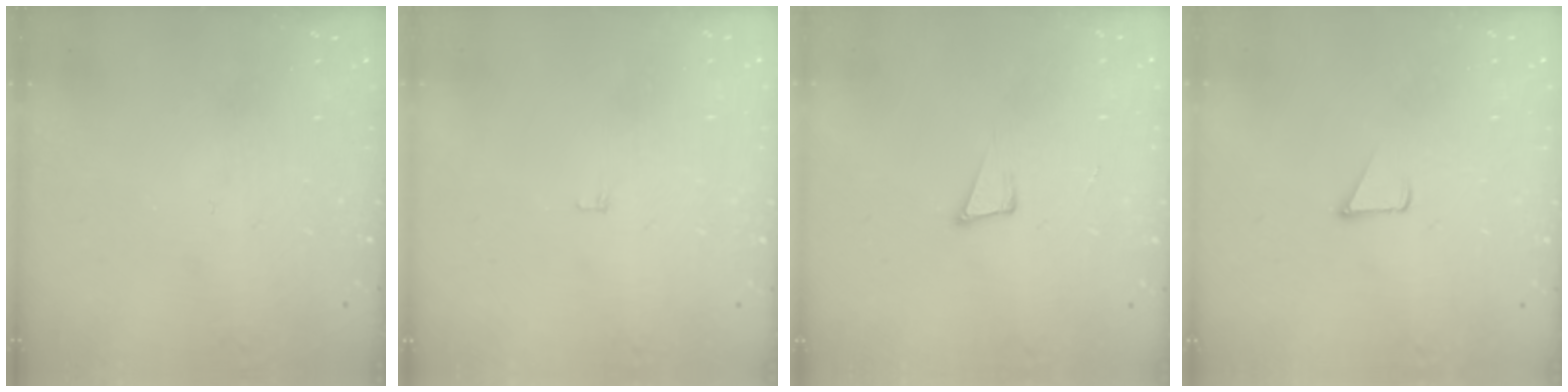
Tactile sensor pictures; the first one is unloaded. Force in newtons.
{"total": 3.4, "press": 3.4, "slide": 0.3}
{"total": 5.1, "press": 3.8, "slide": 3.3}
{"total": 2.4, "press": 2.4, "slide": 0.2}